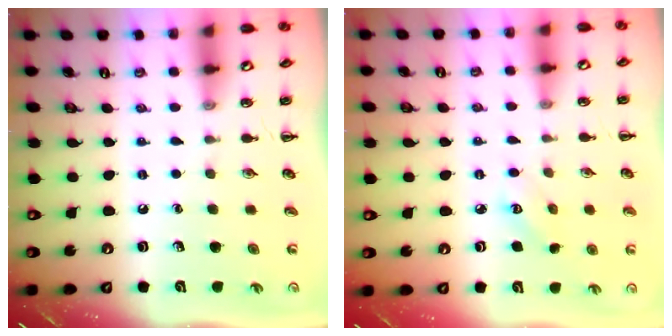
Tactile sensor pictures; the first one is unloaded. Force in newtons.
{"total": 2.9, "press": 2.8, "slide": 0.8}